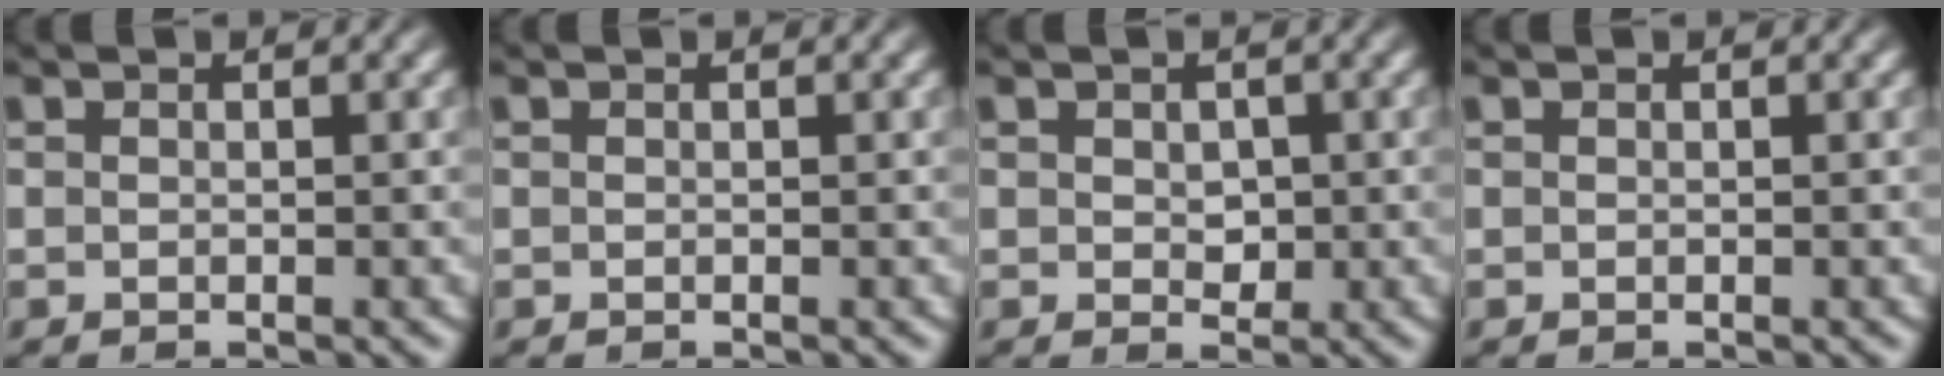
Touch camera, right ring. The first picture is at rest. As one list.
[{"total": 0.0}, {"total": 1.6, "force": [0.4, 1.4, 0.7], "torque": [-0.020, -0.015, 0.014]}, {"total": 0.0}]